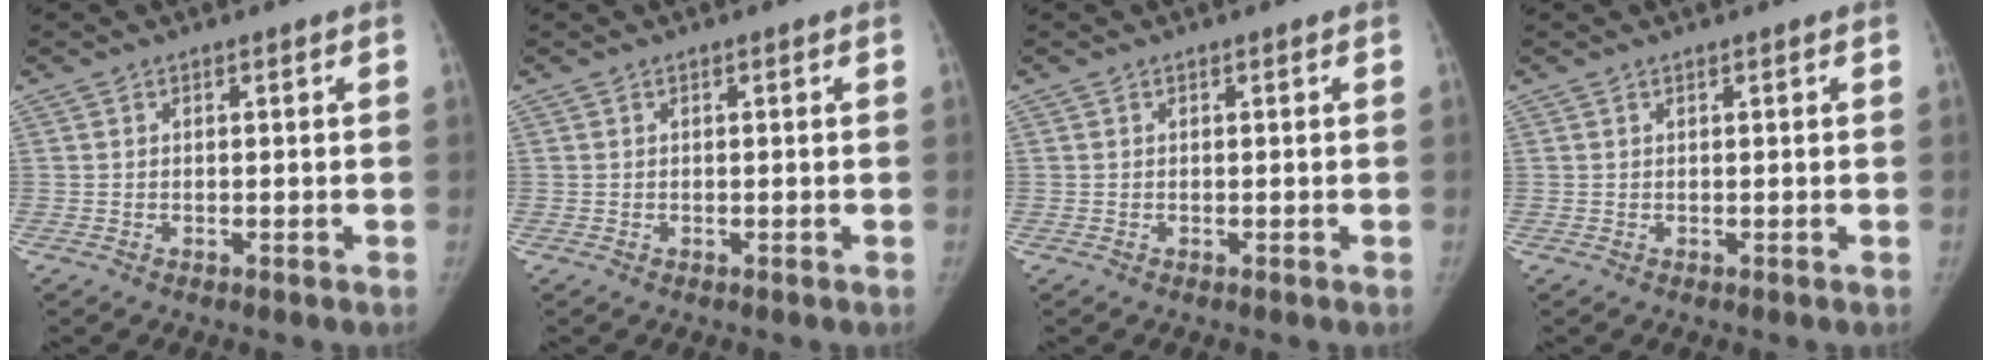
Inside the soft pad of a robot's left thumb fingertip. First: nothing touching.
{"total": 0.0}
{"total": 0.0}
{"total": 0.0}